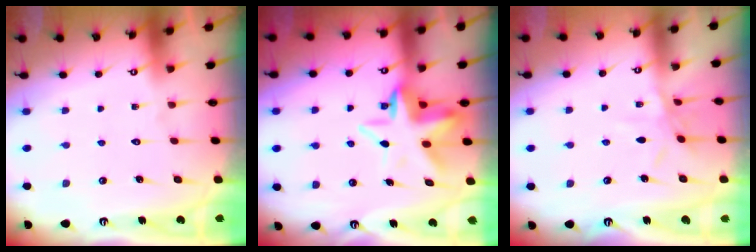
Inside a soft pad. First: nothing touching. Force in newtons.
{"total": 8.5, "press": 8.1, "slide": 2.7}
{"total": 6.6, "press": 6.5, "slide": 0.7}